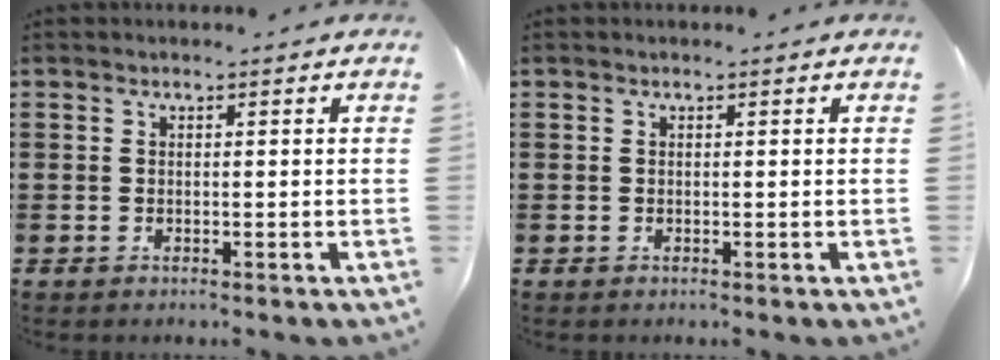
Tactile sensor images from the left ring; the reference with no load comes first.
{"total": 0.0}